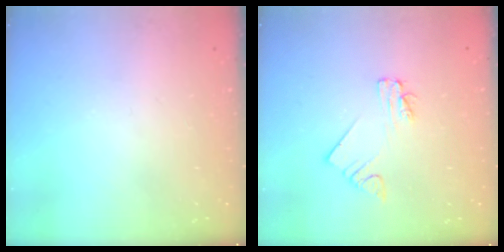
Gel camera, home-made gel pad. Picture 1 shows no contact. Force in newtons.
{"total": 2.0, "press": 2.0, "slide": 0.1}